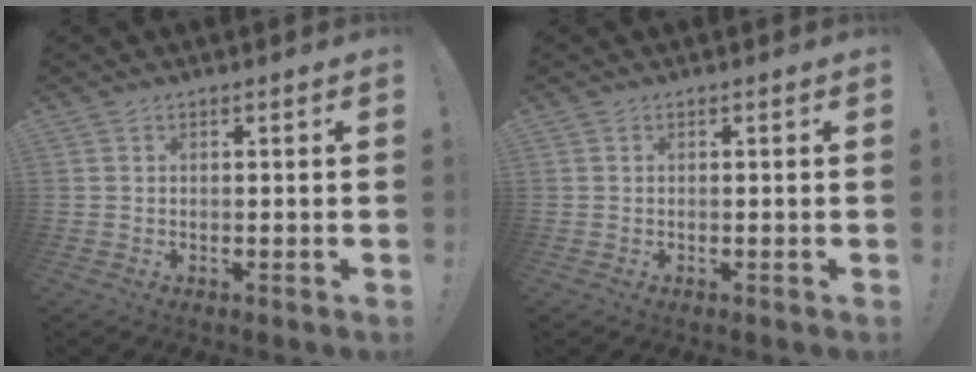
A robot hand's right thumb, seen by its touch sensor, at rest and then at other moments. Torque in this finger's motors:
{"motor_torque": [0.00, 0.00, 0.00, 0.00, 0.00]}